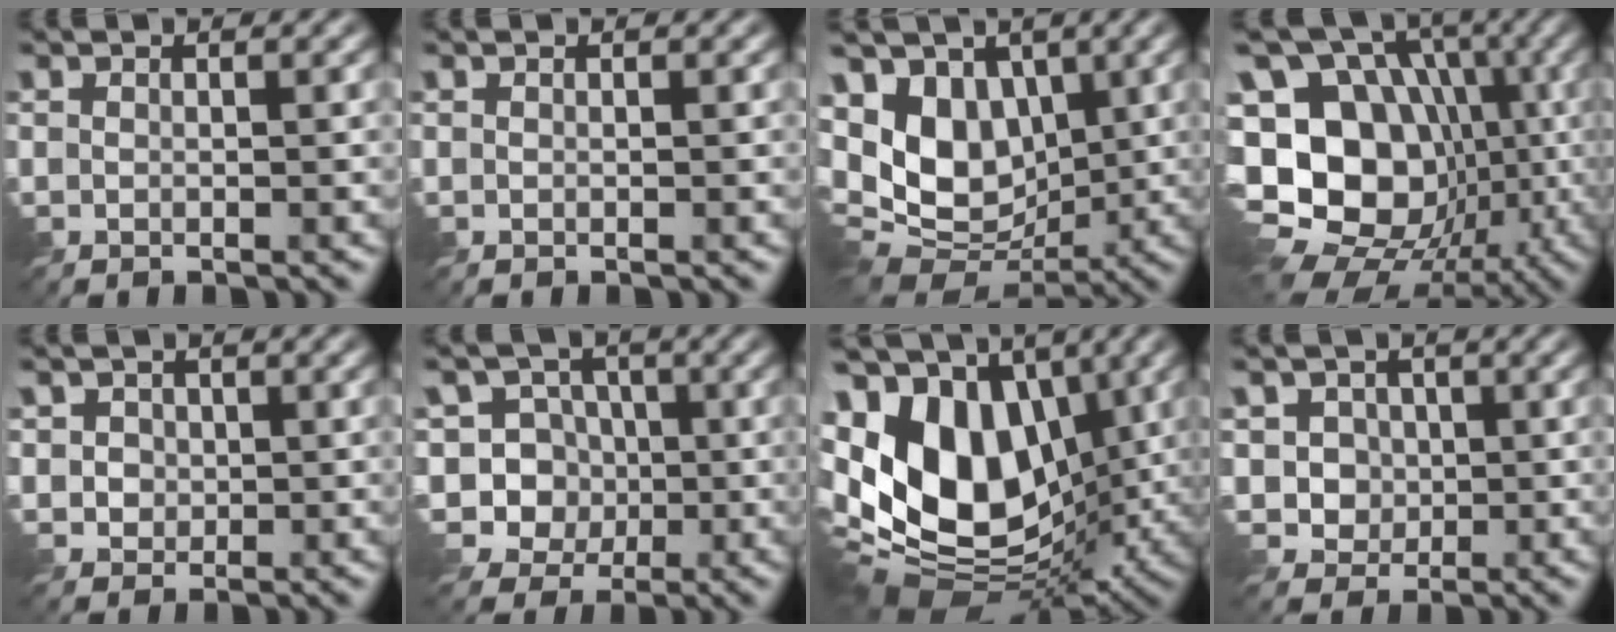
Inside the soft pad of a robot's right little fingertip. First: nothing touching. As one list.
[{"total": 0.0}, {"total": 9.6, "force": [1.8, 6.9, 6.4], "torque": [-0.137, 0.004, 0.024]}, {"total": 20.4, "force": [-5.5, 15.7, 11.7], "torque": [-0.224, 0.001, -0.102]}, {"total": 2.6, "force": [0.6, 2.4, 0.9], "torque": [-0.039, -0.001, 0.022]}, {"total": 8.9, "force": [0.2, 8.3, 3.4], "torque": [-0.092, 0.039, -0.027]}, {"total": 17.3, "force": [0.8, 11.4, 13.0], "torque": [-0.283, 0.002, 0.014]}, {"total": 3.1, "force": [0.1, 3.0, 1.0], "torque": [-0.032, -0.005, 0.009]}]